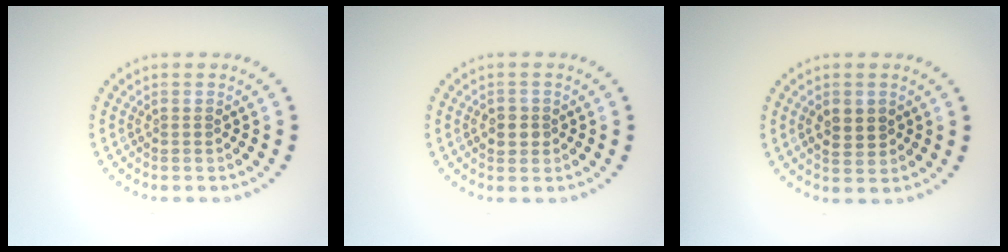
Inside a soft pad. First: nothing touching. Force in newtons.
{"total": 1.6, "press": 1.5, "slide": 0.3}
{"total": 2.6, "press": 2.6, "slide": 0.1}